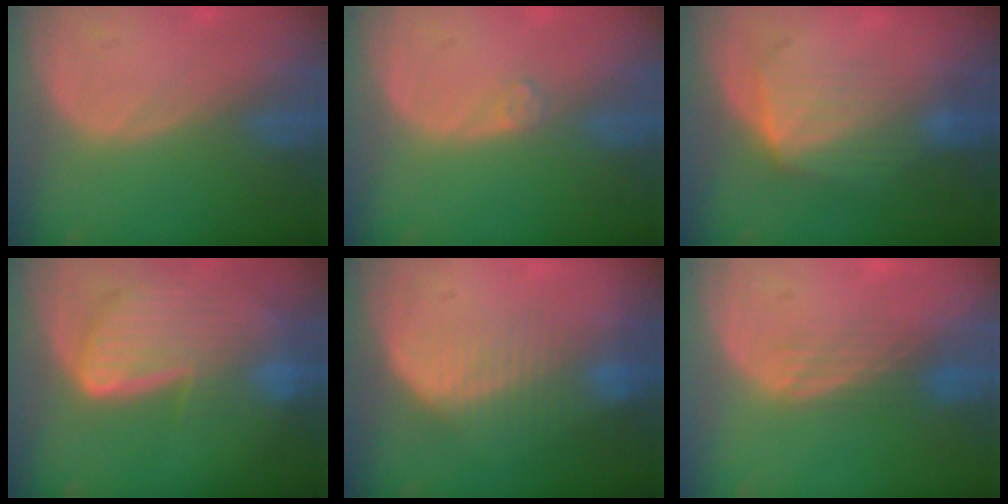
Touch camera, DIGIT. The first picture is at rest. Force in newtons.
{"total": 1.2, "press": 1.2, "slide": 0.3}
{"total": 7.2, "press": 6.5, "slide": 3.0}
{"total": 9.2, "press": 8.0, "slide": 4.7}
{"total": 7.2, "press": 6.6, "slide": 3.0}
{"total": 4.0, "press": 3.2, "slide": 2.3}